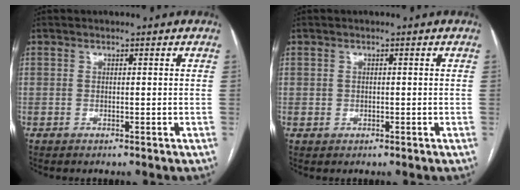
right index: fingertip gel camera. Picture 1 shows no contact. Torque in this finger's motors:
{"motor_torque": [-0.08, -0.07, -0.01, -0.01]}